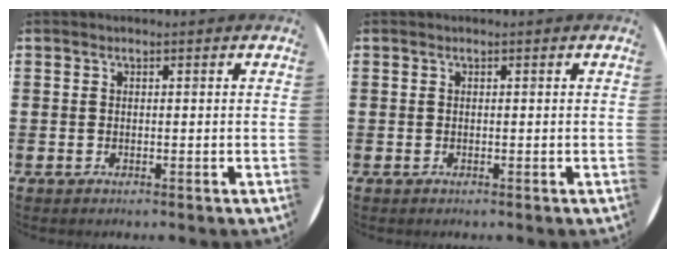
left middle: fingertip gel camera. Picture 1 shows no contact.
{"total": 0.0}